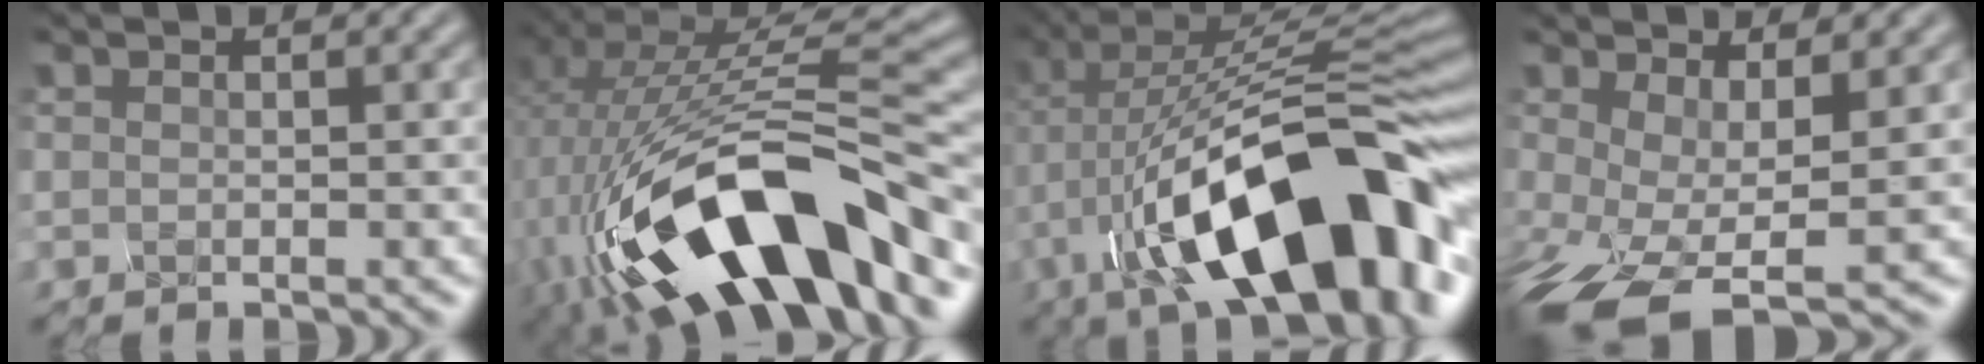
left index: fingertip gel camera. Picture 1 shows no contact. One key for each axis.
{"total": 13.3, "fx": -5.7, "fy": 4.7, "fz": 11.1, "tx": -0.204, "ty": 0.005, "tz": -0.065}
{"total": 15.1, "fx": -4.1, "fy": 6.3, "fz": 13.1, "tx": -0.202, "ty": 0.031, "tz": -0.046}
{"total": 6.5, "fx": -3.3, "fy": 1.6, "fz": 5.3, "tx": -0.131, "ty": -0.021, "tz": -0.037}